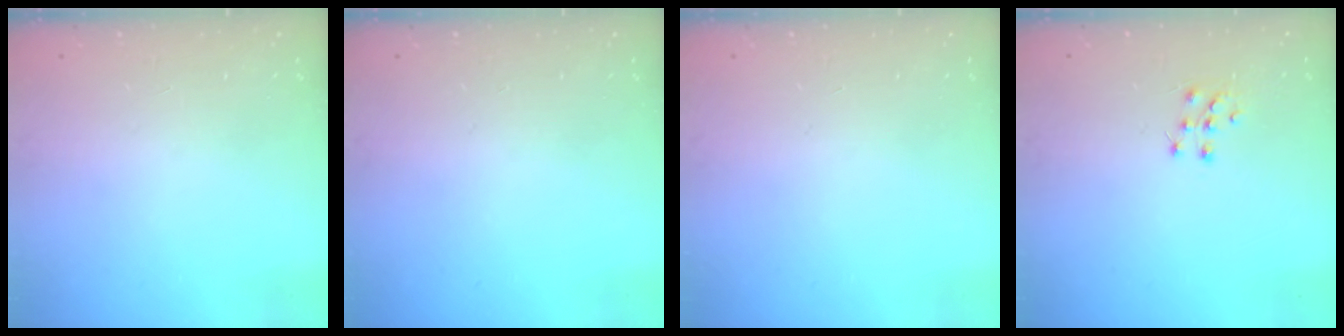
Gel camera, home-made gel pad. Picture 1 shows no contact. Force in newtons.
{"total": 0.0}
{"total": 0.0}
{"total": 7.2, "press": 7.1, "slide": 0.7}